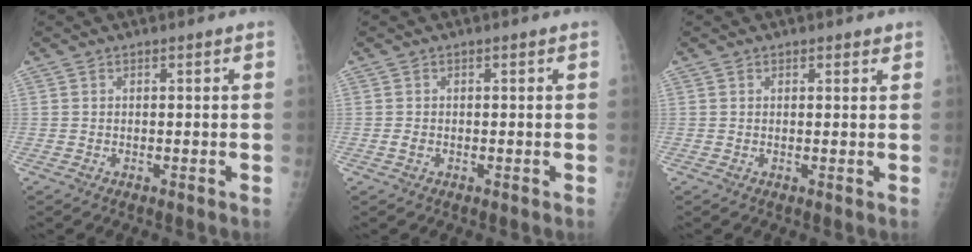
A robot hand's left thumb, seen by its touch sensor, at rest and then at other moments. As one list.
[{"total": 1.0, "force": [-0.3, 0.7, 0.6], "torque": [-0.013, -0.001, -0.005]}, {"total": 1.1, "force": [0.8, 0.6, 0.3], "torque": [0.006, -0.005, 0.008]}]